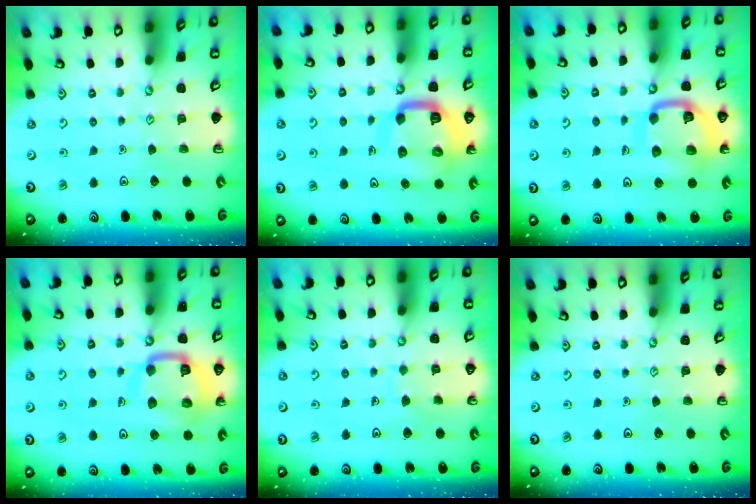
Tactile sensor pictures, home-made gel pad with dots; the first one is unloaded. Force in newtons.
{"total": 14.0, "press": 13.9, "slide": 1.5}
{"total": 14.1, "press": 14.0, "slide": 1.4}
{"total": 14.2, "press": 14.1, "slide": 1.5}
{"total": 5.7, "press": 5.7, "slide": 0.5}
{"total": 0.0}